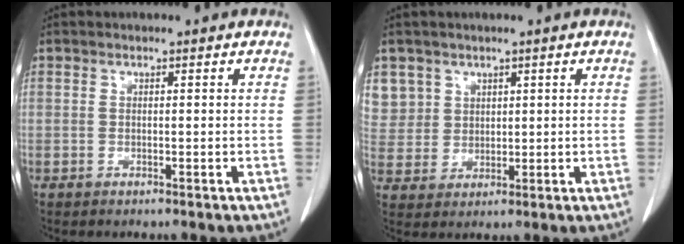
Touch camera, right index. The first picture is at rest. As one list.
[{"total": 6.7, "force": [3.5, 5.6, -0.1], "torque": [0.006, 0.008, 0.080]}]